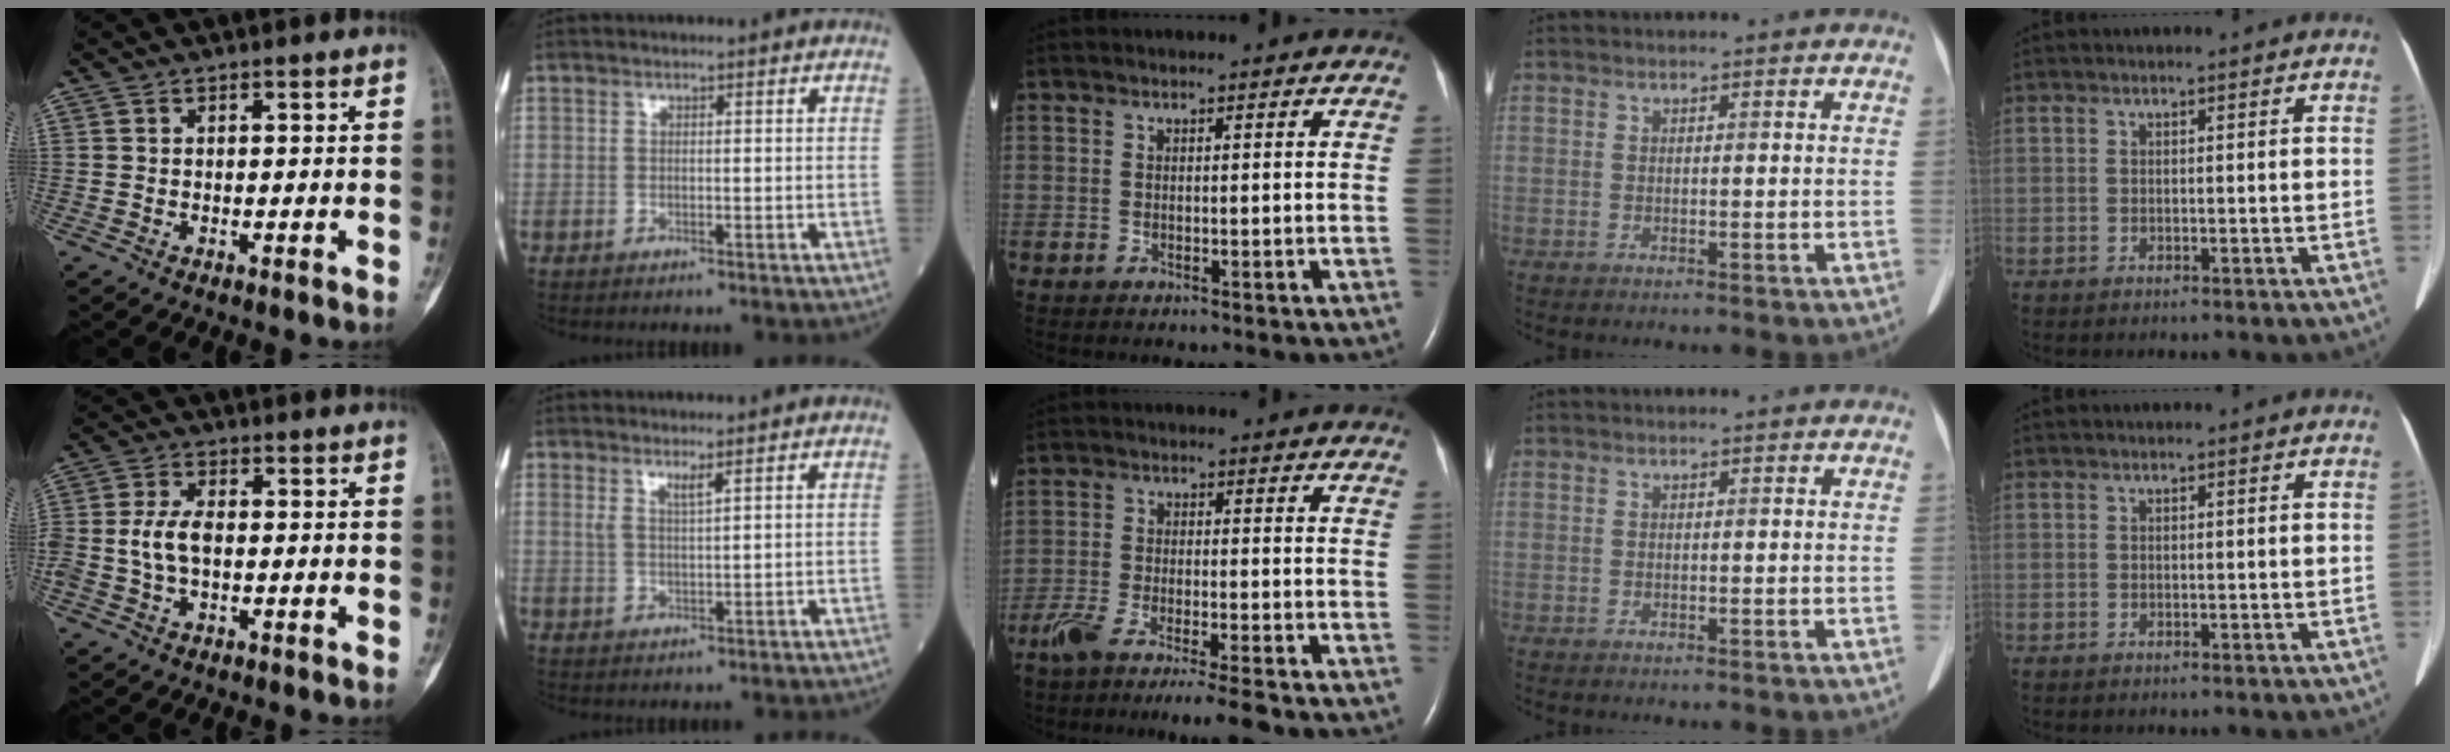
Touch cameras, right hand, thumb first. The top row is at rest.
{"thumb": {"total": 5.8, "force": [-0.6, 3.3, 4.7], "torque": [-0.104, 0.013, -0.013]}, "index": {"total": 1.9, "force": [1.4, -0.1, 1.4], "torque": [-0.028, -0.007, 0.028]}, "middle": {"total": 9.0, "force": [-7.2, 0.1, 5.4], "torque": [-0.090, -0.020, -0.121]}}